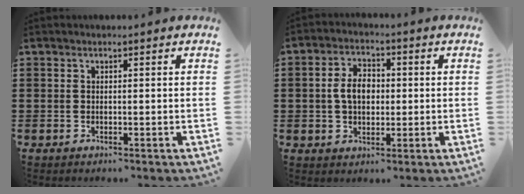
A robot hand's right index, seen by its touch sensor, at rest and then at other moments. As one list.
[{"total": 5.1, "force": [0.1, 3.4, 3.8], "torque": [-0.078, 0.008, -0.006]}]